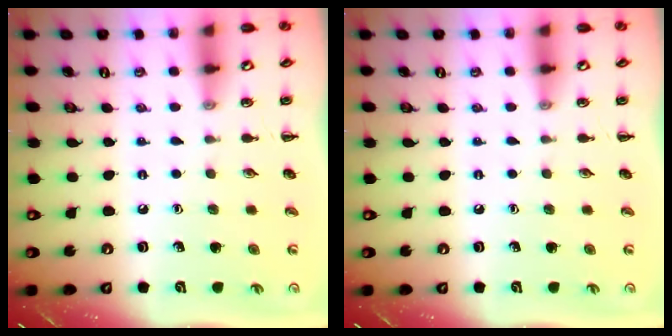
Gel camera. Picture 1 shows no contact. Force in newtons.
{"total": 0.0}